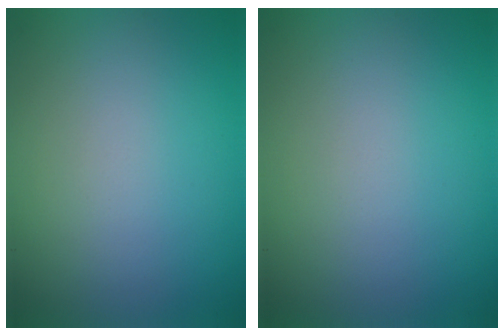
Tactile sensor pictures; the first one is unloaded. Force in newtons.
{"total": 0.0}